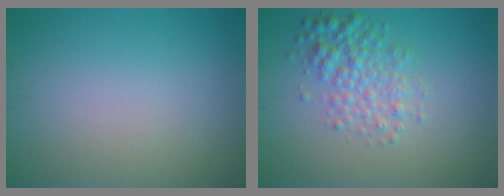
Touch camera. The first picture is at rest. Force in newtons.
{"total": 3.3, "press": 3.3, "slide": 0.1}